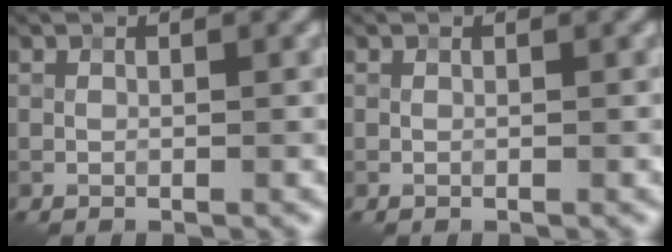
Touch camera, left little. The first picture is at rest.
{"total": 0.0}